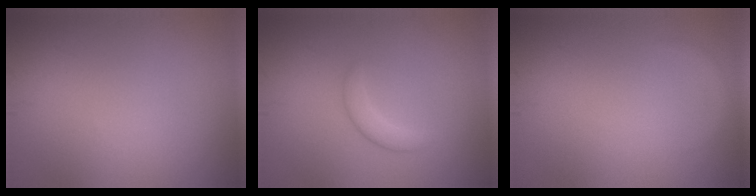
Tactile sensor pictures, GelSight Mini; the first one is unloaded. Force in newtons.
{"total": 1.5, "press": 1.5, "slide": 0.0}
{"total": 0.8, "press": 0.8, "slide": 0.1}